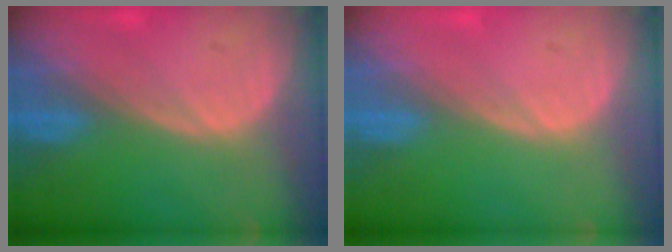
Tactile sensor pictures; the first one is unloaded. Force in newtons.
{"total": 0.5, "press": 0.0, "slide": 0.5}